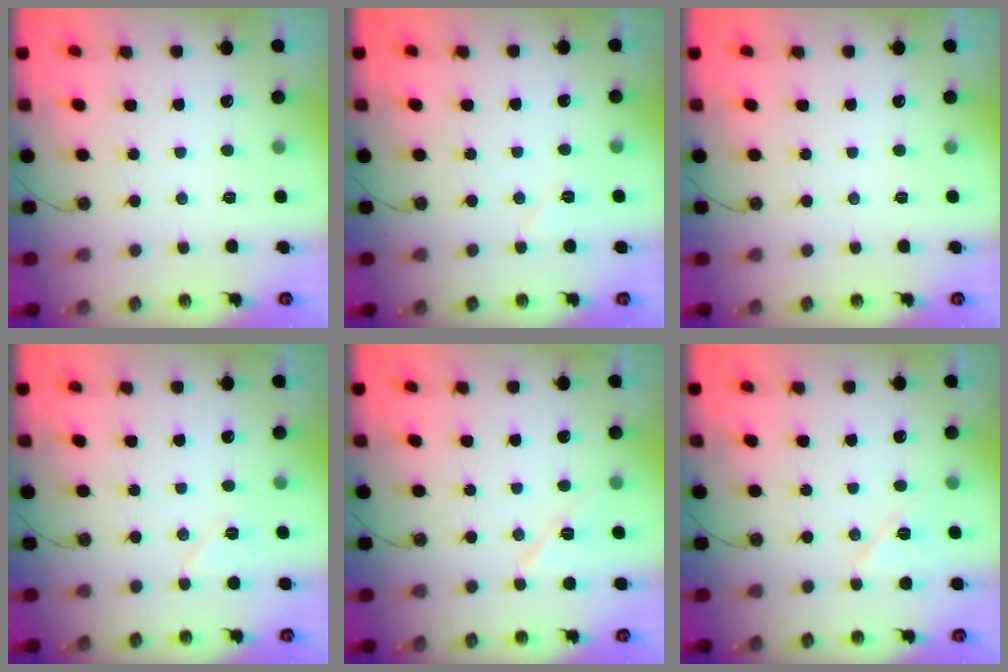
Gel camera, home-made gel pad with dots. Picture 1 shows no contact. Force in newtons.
{"total": 4.8, "press": 4.5, "slide": 1.8}
{"total": 0.0}
{"total": 5.9, "press": 5.8, "slide": 0.8}
{"total": 8.6, "press": 8.4, "slide": 1.6}
{"total": 7.6, "press": 7.5, "slide": 0.7}